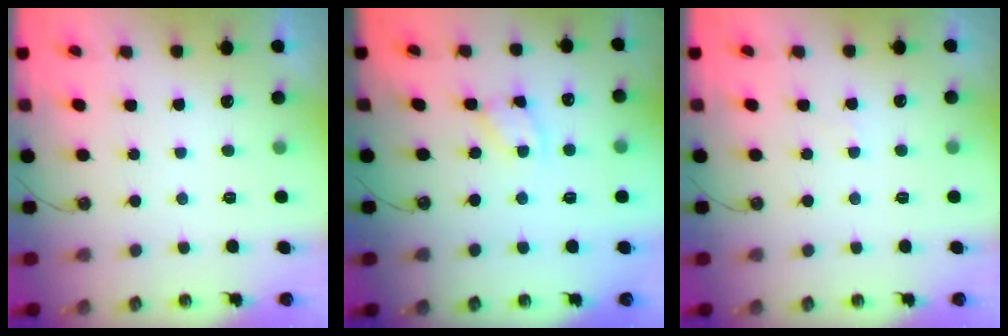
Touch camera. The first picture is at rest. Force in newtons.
{"total": 2.9, "press": 2.9, "slide": 0.4}
{"total": 1.9, "press": 1.9, "slide": 0.3}